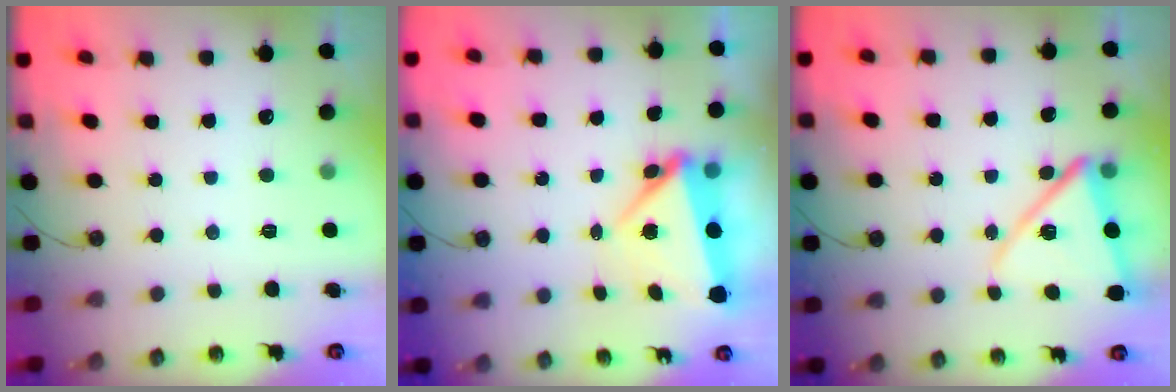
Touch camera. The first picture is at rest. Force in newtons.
{"total": 9.7, "press": 5.8, "slide": 7.8}
{"total": 13.0, "press": 12.9, "slide": 1.5}